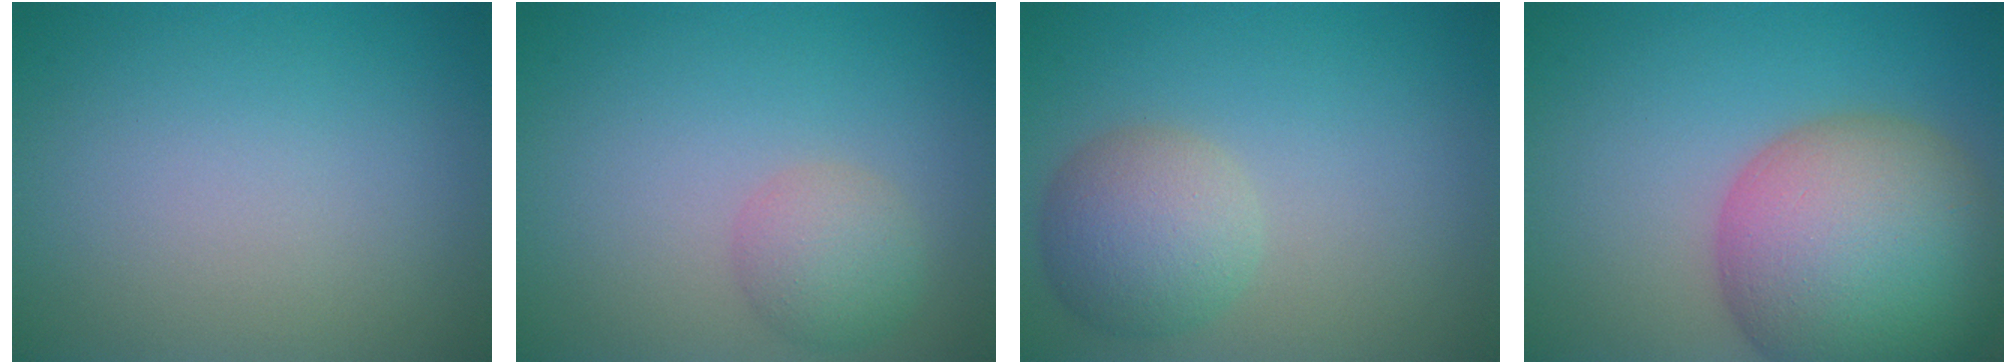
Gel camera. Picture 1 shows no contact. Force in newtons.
{"total": 2.7, "press": 2.7, "slide": 0.1}
{"total": 4.2, "press": 4.2, "slide": 0.2}
{"total": 13.8, "press": 13.7, "slide": 0.9}